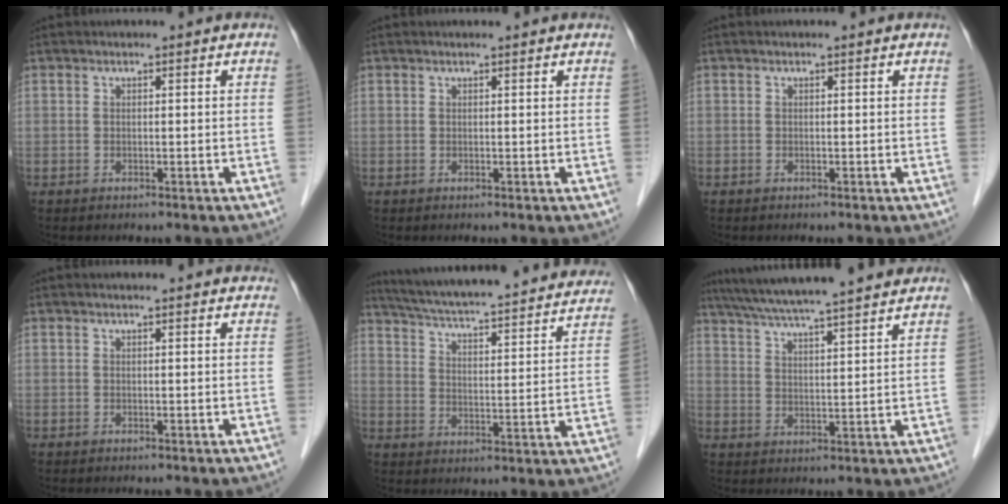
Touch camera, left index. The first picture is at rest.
{"total": 1.6, "force": [1.5, 0.1, 0.5], "torque": [-0.012, 0.011, 0.017]}
{"total": 0.0}
{"total": 6.2, "force": [5.9, 0.8, 1.8], "torque": [-0.017, 0.014, 0.051]}
{"total": 29.8, "force": [26.8, 3.9, 12.7], "torque": [-0.206, -0.038, 0.340]}
{"total": 19.2, "force": [16.8, 0.7, 9.4], "torque": [-0.162, 0.032, 0.245]}